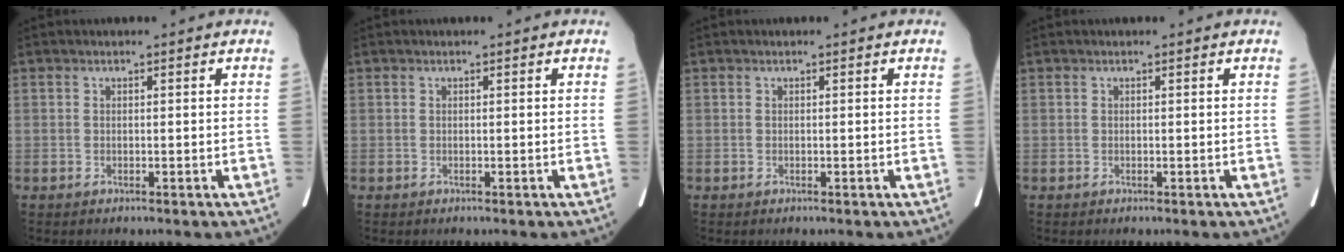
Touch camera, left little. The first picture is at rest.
{"total": 0.0}
{"total": 0.0}
{"total": 0.0}